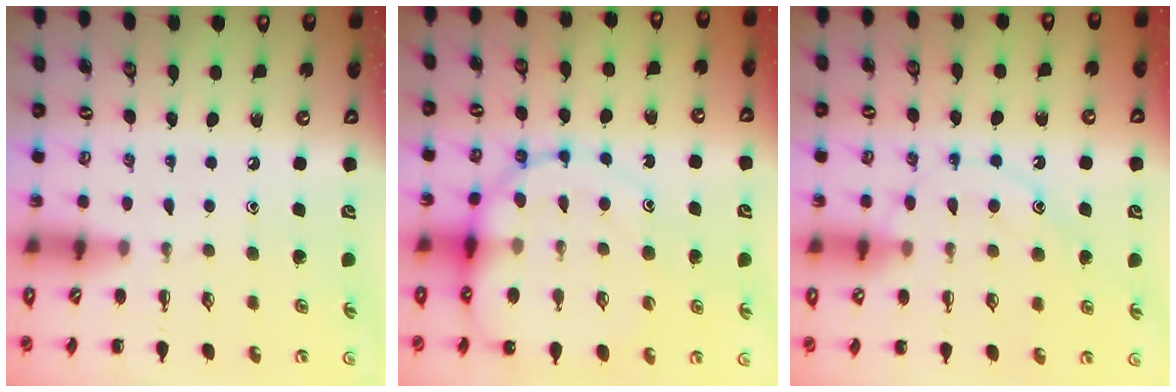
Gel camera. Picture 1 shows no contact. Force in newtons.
{"total": 14.7, "press": 14.4, "slide": 2.9}
{"total": 11.6, "press": 11.6, "slide": 0.8}